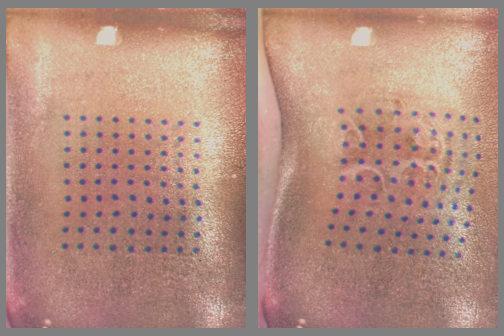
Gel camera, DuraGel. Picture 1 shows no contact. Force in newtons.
{"total": 2.2, "press": 1.4, "slide": 1.8}